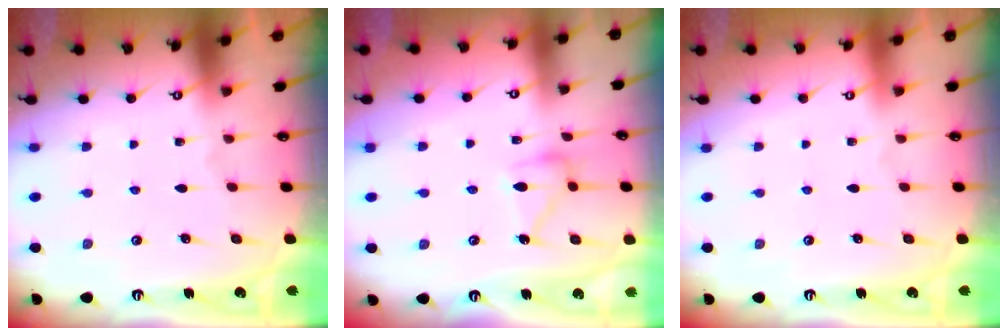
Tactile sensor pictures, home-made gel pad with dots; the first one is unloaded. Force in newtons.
{"total": 12.1, "press": 12.1, "slide": 0.3}
{"total": 3.8, "press": 3.8, "slide": 0.1}